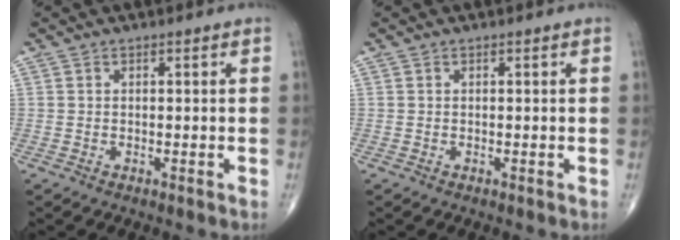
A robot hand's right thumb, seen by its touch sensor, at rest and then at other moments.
{"total": 0.0}